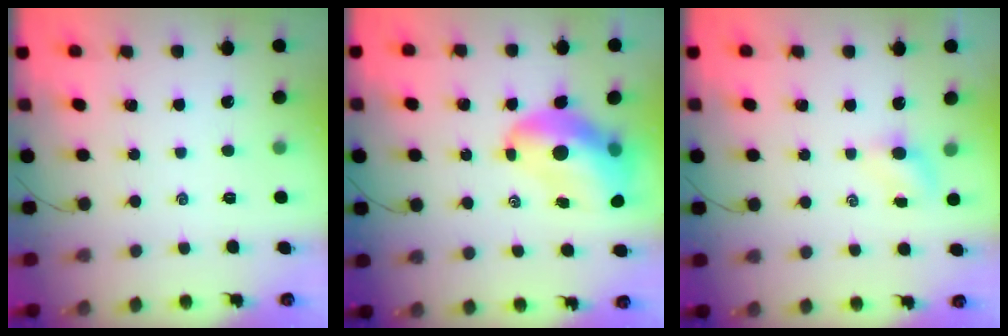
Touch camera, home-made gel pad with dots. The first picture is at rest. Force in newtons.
{"total": 13.8, "press": 13.3, "slide": 3.7}
{"total": 4.0, "press": 3.9, "slide": 1.0}